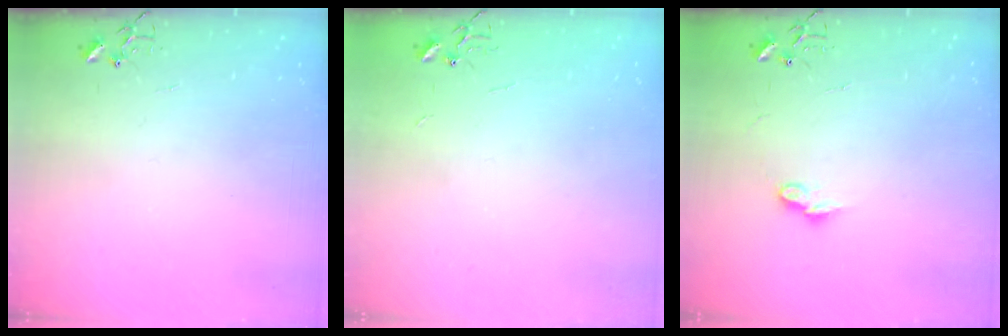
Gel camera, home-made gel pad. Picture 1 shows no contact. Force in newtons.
{"total": 2.2, "press": 2.2, "slide": 0.3}
{"total": 6.9, "press": 6.9, "slide": 0.2}